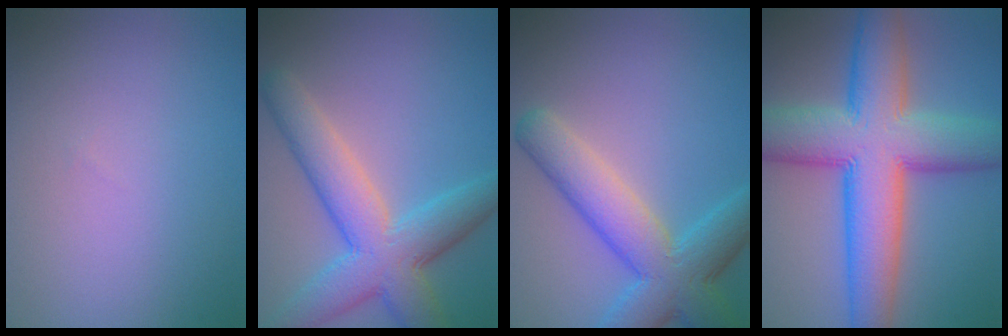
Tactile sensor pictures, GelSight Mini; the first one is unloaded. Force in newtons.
{"total": 7.3, "press": 7.3, "slide": 0.4}
{"total": 7.3, "press": 7.3, "slide": 0.3}
{"total": 11.9, "press": 11.9, "slide": 0.2}